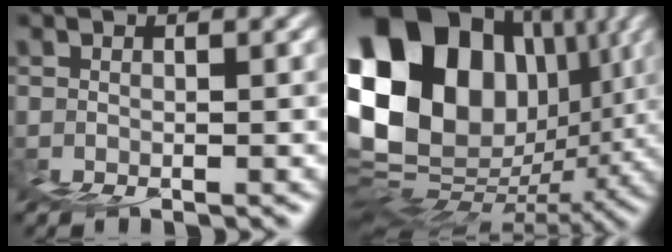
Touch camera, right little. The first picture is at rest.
{"total": 18.9, "force": [7.2, 13.3, 11.3], "torque": [-0.207, 0.028, 0.156]}